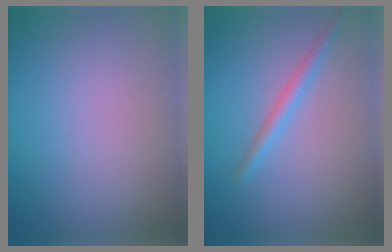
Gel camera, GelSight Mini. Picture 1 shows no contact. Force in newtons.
{"total": 1.7, "press": 1.7, "slide": 0.1}